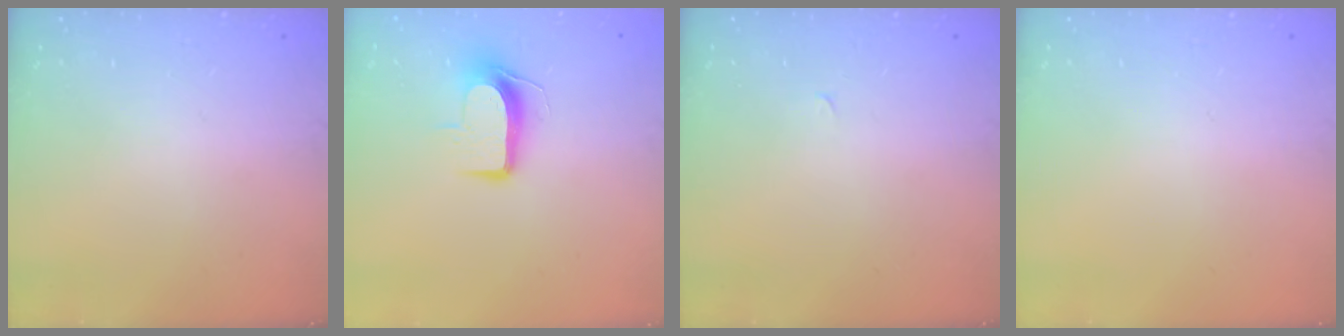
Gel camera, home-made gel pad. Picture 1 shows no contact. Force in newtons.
{"total": 9.2, "press": 9.1, "slide": 0.9}
{"total": 0.0}
{"total": 0.0}